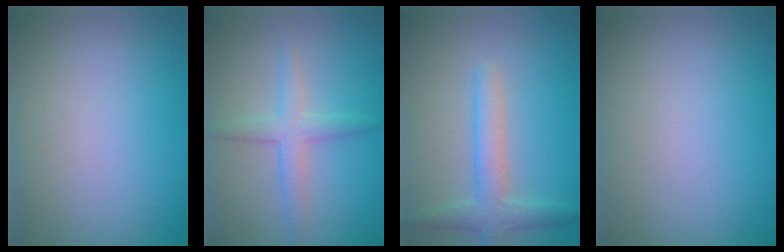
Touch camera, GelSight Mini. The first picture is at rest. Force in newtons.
{"total": 2.8, "press": 2.8, "slide": 0.0}
{"total": 3.4, "press": 3.4, "slide": 0.2}
{"total": 0.0}